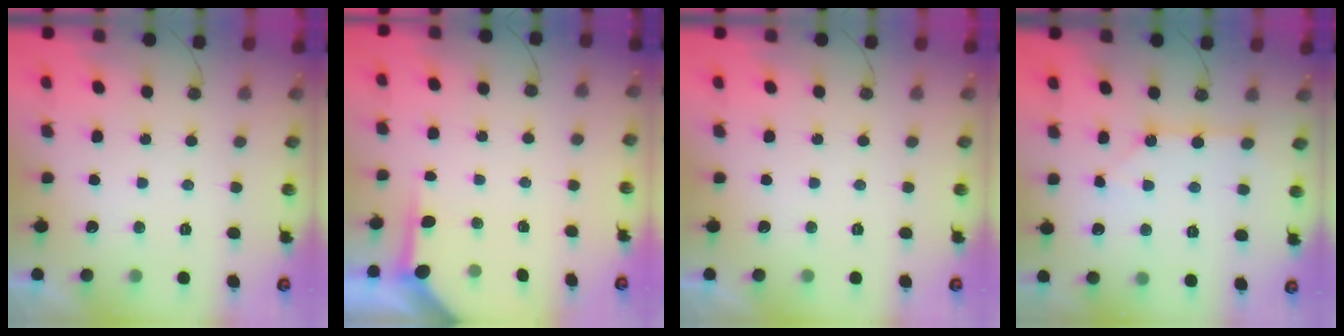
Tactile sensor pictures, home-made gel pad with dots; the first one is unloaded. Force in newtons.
{"total": 3.5, "press": 3.4, "slide": 0.5}
{"total": 0.0}
{"total": 3.0, "press": 3.0, "slide": 0.1}